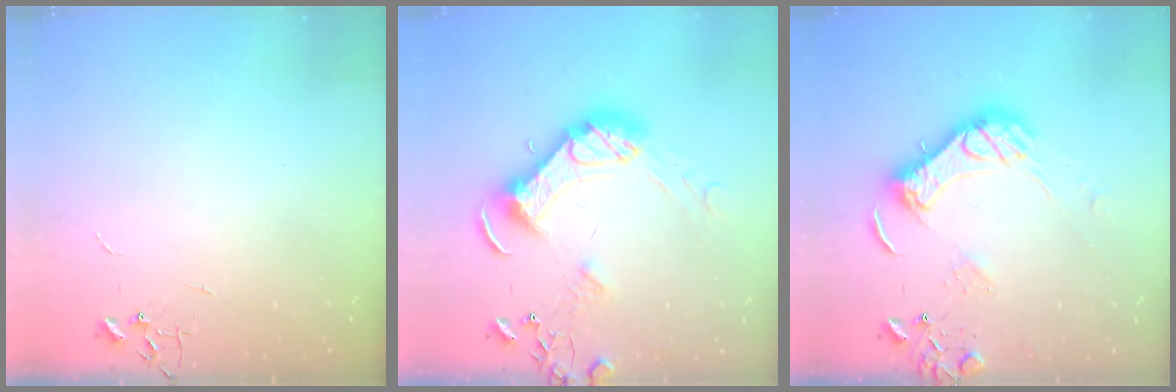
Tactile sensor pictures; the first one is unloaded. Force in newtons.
{"total": 16.1, "press": 16.0, "slide": 1.9}
{"total": 14.6, "press": 14.6, "slide": 1.1}